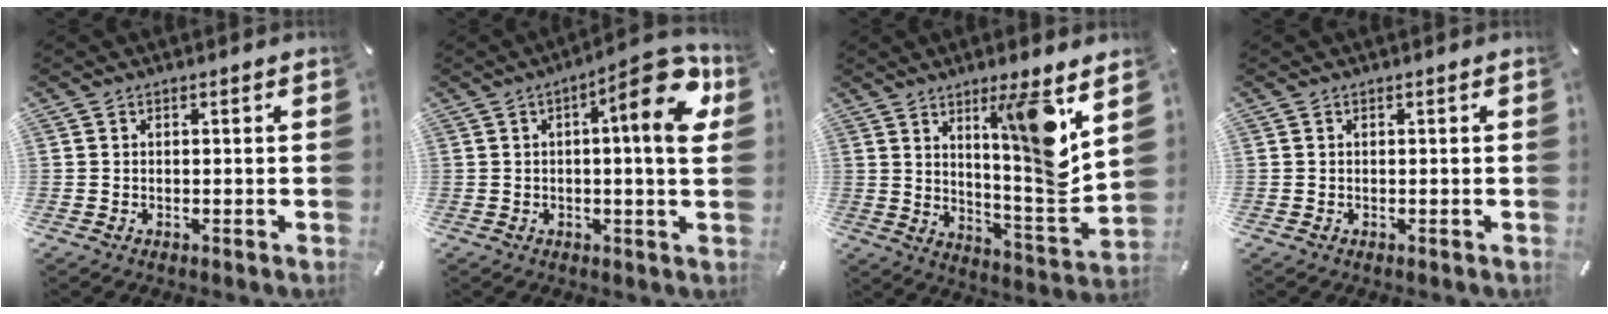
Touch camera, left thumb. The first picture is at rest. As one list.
[{"total": 14.9, "force": [4.5, 3.7, 13.7], "torque": [-0.169, -0.029, 0.062]}, {"total": 14.3, "force": [7.5, 0.9, 12.1], "torque": [-0.181, -0.063, 0.114]}, {"total": 0.0}]